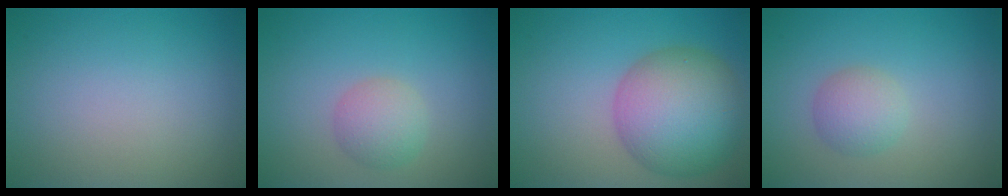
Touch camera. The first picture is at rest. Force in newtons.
{"total": 2.6, "press": 2.6, "slide": 0.1}
{"total": 9.3, "press": 9.3, "slide": 0.4}
{"total": 2.5, "press": 2.4, "slide": 0.2}